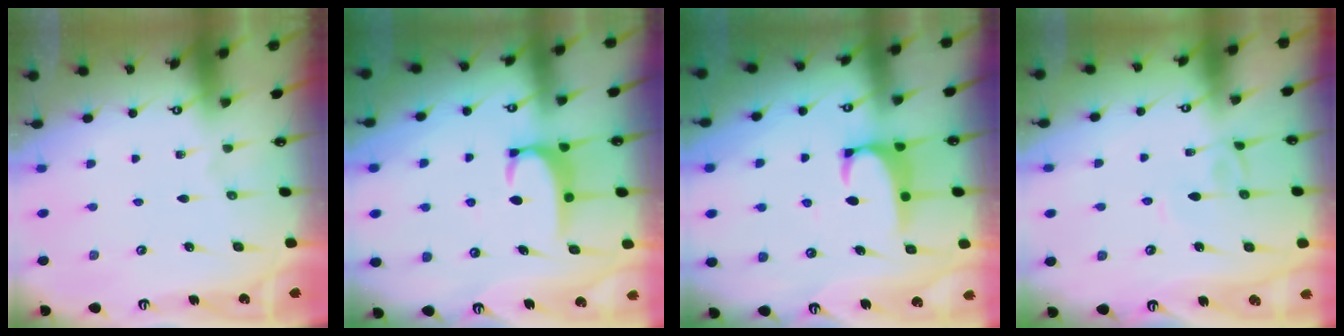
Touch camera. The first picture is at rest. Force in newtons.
{"total": 2.8, "press": 2.8, "slide": 0.5}
{"total": 2.0, "press": 1.9, "slide": 0.6}
{"total": 4.0, "press": 4.0, "slide": 0.0}